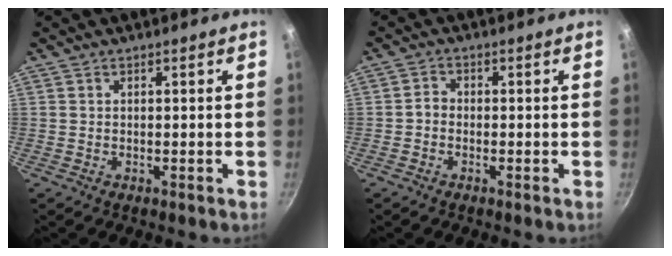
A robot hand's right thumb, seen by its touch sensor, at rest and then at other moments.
{"total": 1.7, "force": [-0.7, 1.3, 0.9], "torque": [-0.015, 0.013, -0.018]}